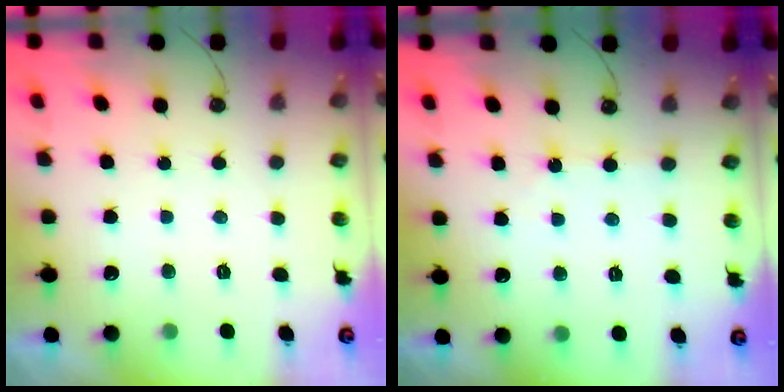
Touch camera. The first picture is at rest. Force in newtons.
{"total": 2.5, "press": 2.5, "slide": 0.5}